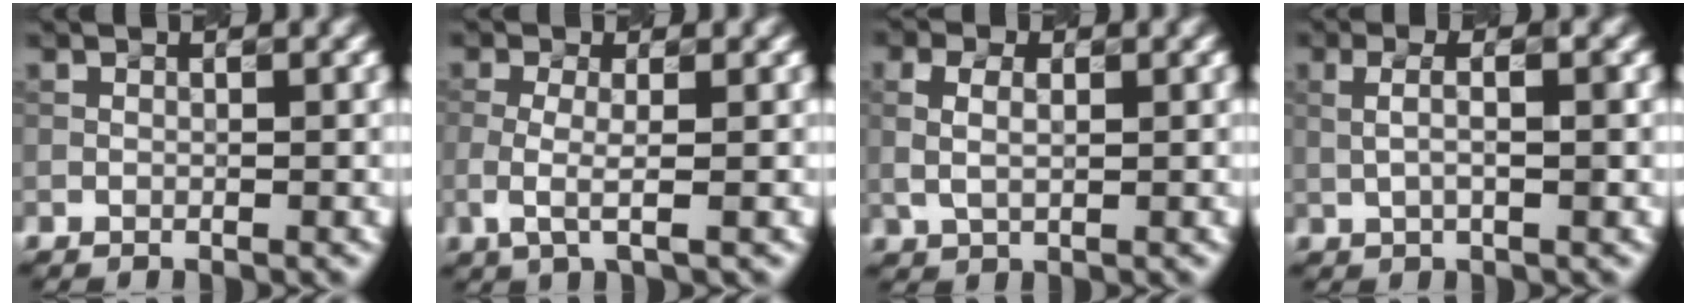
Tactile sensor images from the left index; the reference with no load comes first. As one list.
[{"total": 2.2, "force": [-0.6, 0.5, 2.0], "torque": [-0.051, -0.003, -0.011]}, {"total": 2.0, "force": [0.5, 1.3, 1.4], "torque": [-0.040, 0.001, 0.015]}, {"total": 2.4, "force": [0.4, 0.6, 2.3], "torque": [-0.035, -0.001, 0.008]}]